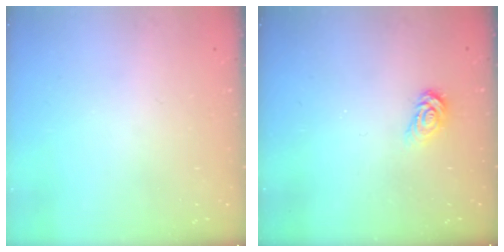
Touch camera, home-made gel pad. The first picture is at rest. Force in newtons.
{"total": 3.1, "press": 3.1, "slide": 0.3}